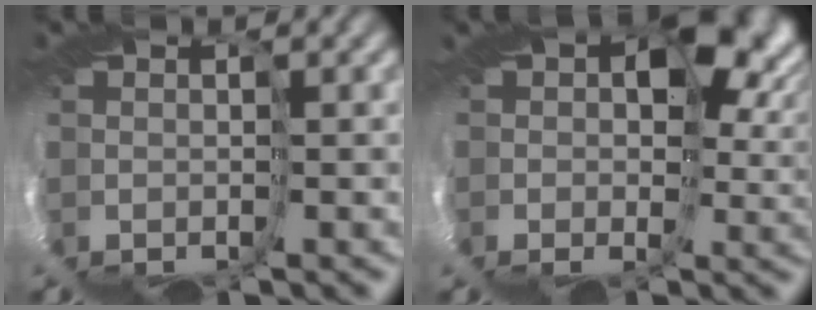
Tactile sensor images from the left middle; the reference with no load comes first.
{"total": 8.1, "force": [3.2, 3.7, 6.4], "torque": [-0.100, -0.002, 0.070]}